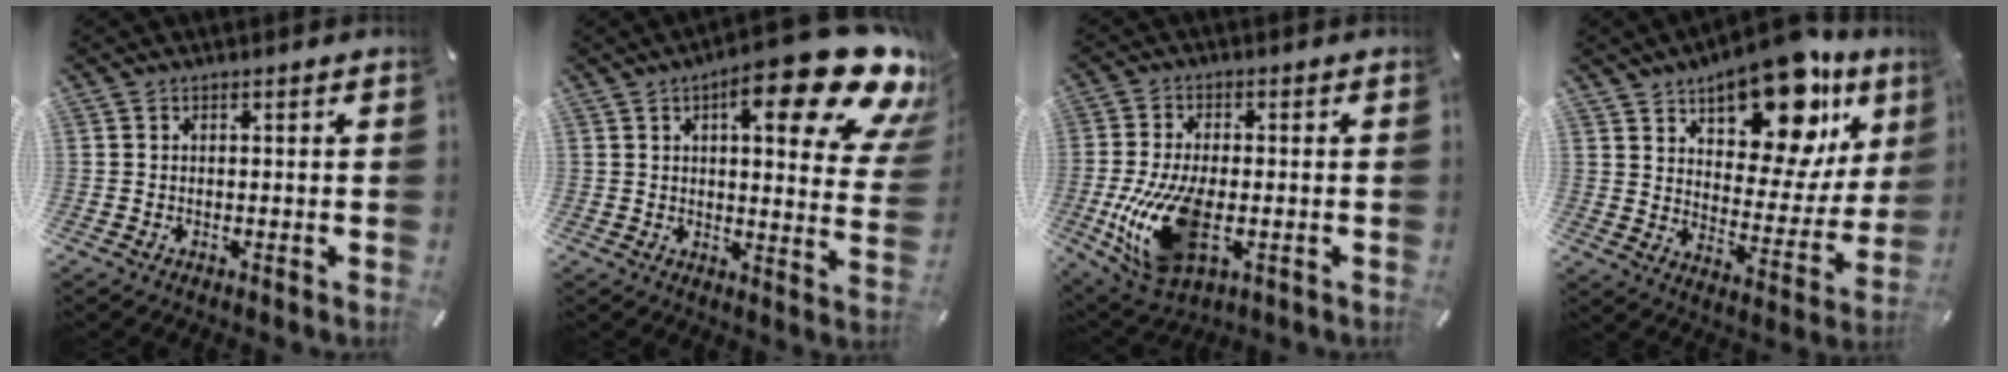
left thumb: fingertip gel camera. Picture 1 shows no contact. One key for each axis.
{"total": 22.3, "fx": 12.6, "fy": 6.9, "fz": 17.0, "tx": -0.239, "ty": -0.082, "tz": 0.197}
{"total": 16.5, "fx": -3.1, "fy": 9.1, "fz": 13.4, "tx": -0.283, "ty": -0.017, "tz": -0.046}
{"total": 20.7, "fx": 14.4, "fy": 9.7, "fz": 11.3, "tx": -0.147, "ty": -0.108, "tz": 0.240}